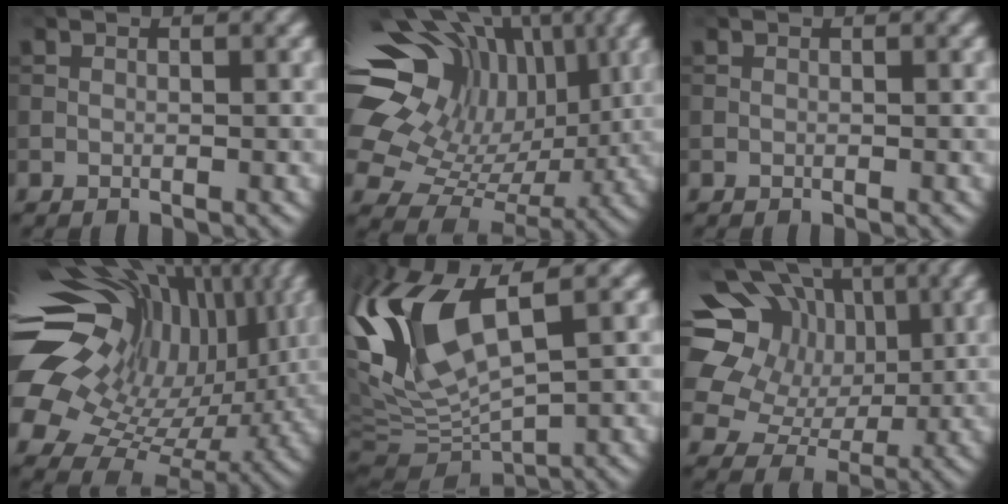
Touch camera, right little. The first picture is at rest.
{"total": 18.0, "force": [5.6, 12.7, 11.5], "torque": [-0.246, 0.035, 0.115]}
{"total": 0.0}
{"total": 18.6, "force": [5.0, 11.7, 13.5], "torque": [-0.258, 0.023, 0.110]}
{"total": 11.8, "force": [3.6, 4.7, 10.3], "torque": [-0.240, 0.004, 0.066]}
{"total": 13.5, "force": [4.6, 10.8, 6.7], "torque": [-0.163, 0.046, 0.065]}